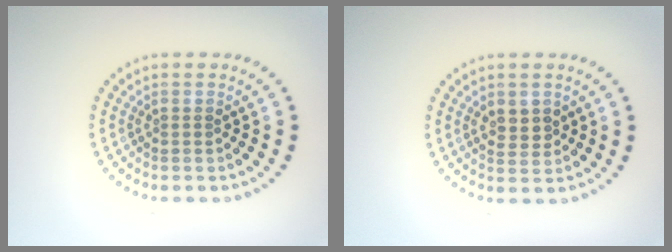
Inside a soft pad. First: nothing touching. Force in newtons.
{"total": 1.5, "press": 1.4, "slide": 0.5}